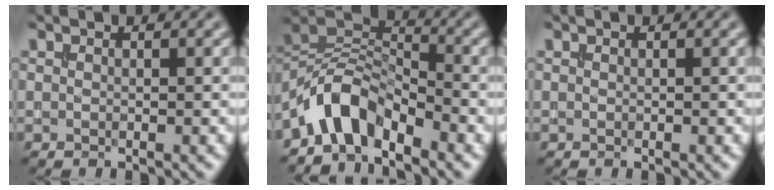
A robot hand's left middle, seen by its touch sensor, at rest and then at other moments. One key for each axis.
{"total": 5.3, "fx": -4.1, "fy": 2.2, "fz": 2.5, "tx": -0.039, "ty": 0.010, "tz": -0.088}
{"total": 0.0}